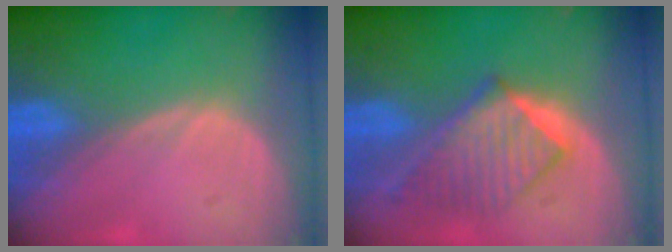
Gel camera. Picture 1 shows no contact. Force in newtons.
{"total": 6.9, "press": 6.9, "slide": 0.2}